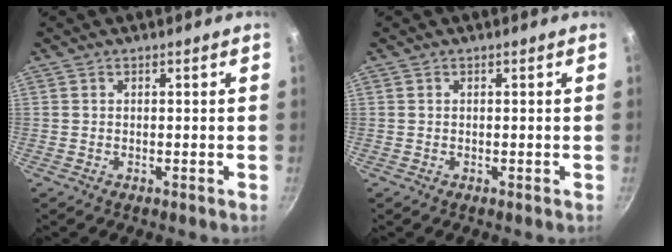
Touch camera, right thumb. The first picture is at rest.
{"total": 0.0}